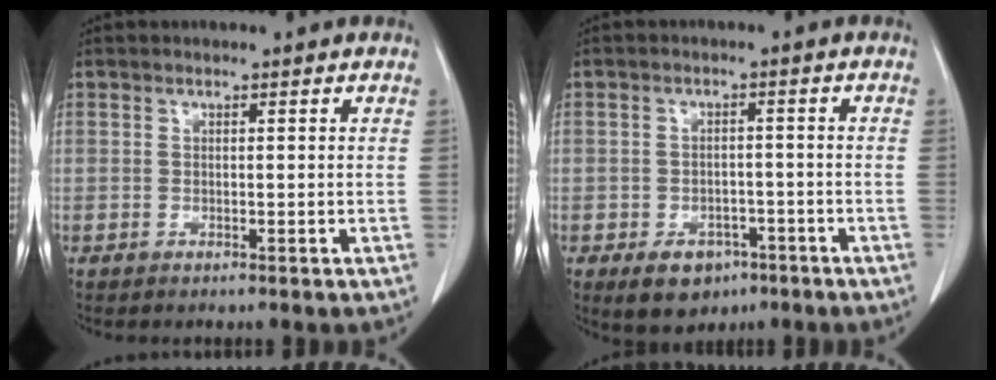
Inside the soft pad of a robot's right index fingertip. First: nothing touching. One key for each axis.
{"total": 6.1, "fx": -3.5, "fy": 4.1, "fz": 2.8, "tx": -0.042, "ty": 0.002, "tz": -0.043}